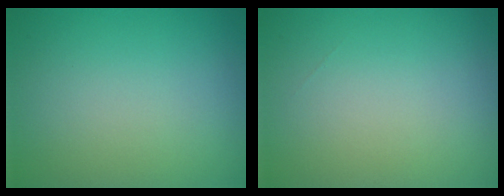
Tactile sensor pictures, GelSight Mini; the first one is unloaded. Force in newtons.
{"total": 0.0}